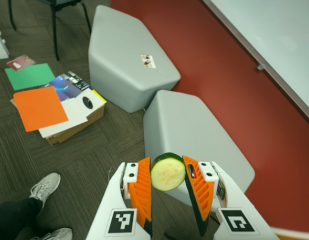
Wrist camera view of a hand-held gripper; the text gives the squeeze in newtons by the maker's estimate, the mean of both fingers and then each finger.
{"total": 10.8, "left": 11.8, "right": 9.7}